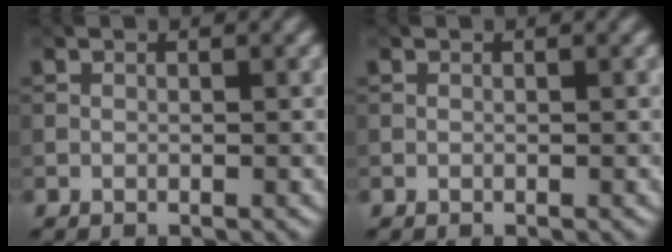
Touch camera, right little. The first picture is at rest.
{"total": 0.0}